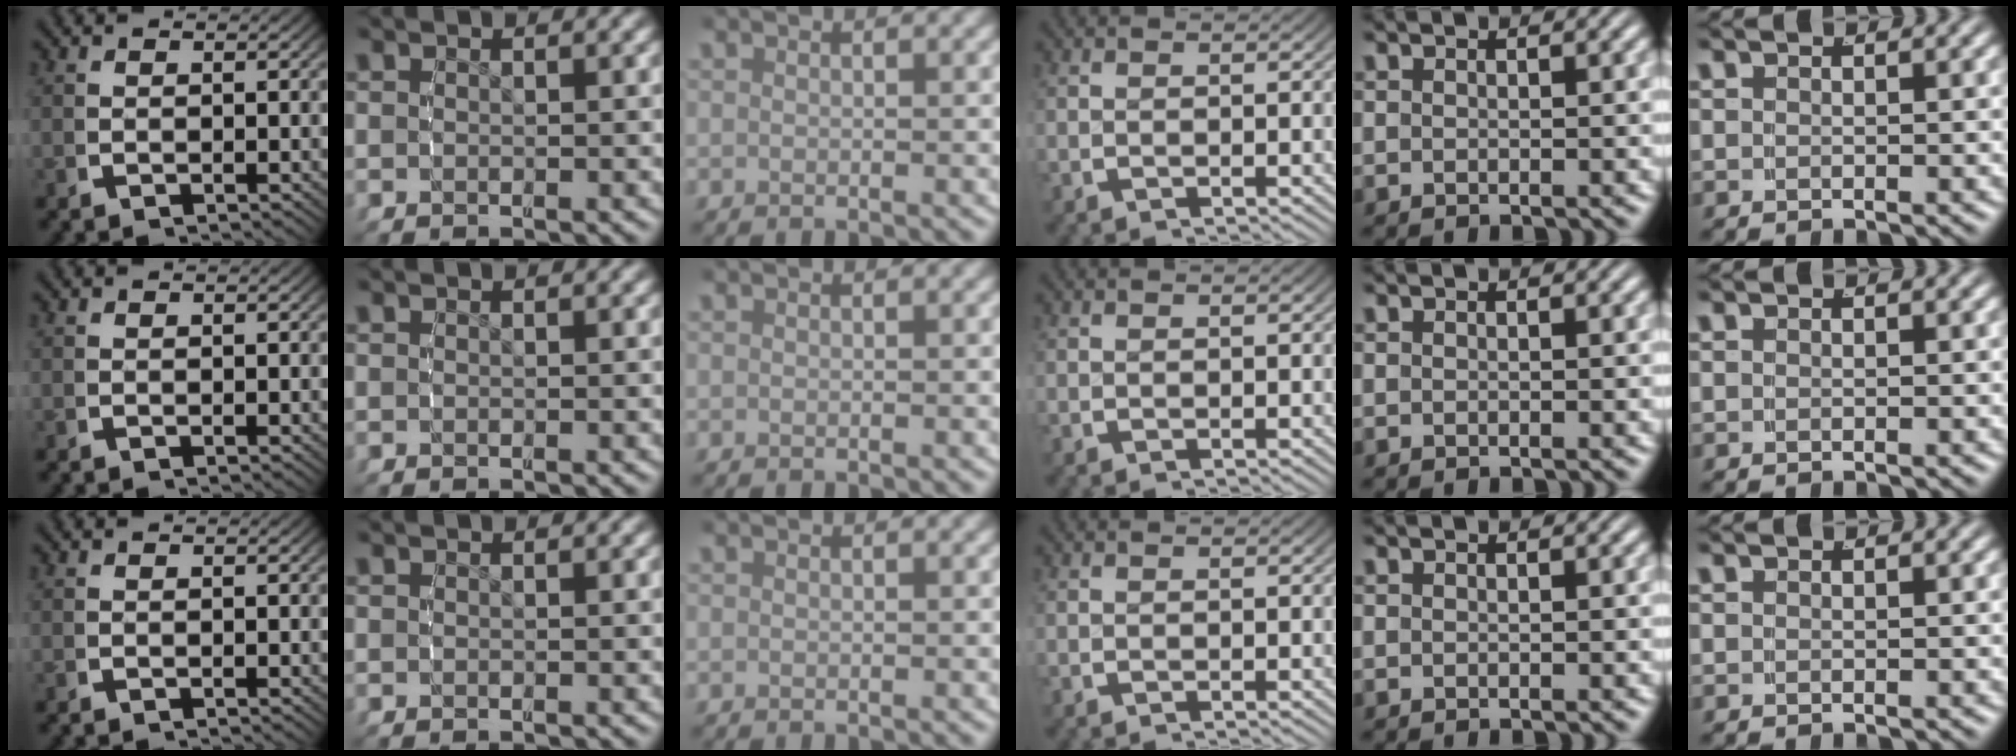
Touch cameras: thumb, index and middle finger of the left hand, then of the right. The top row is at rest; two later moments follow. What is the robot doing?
{"motion": "reach", "object": "coat"}